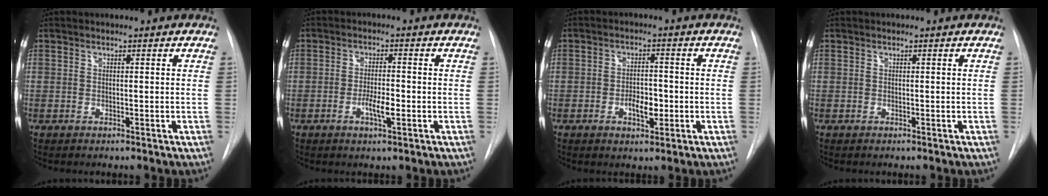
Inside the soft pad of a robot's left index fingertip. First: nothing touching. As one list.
[{"total": 3.7, "force": [-1.9, 0.6, 3.1], "torque": [-0.057, -0.006, -0.030]}, {"total": 4.3, "force": [-1.9, 1.9, 3.3], "torque": [-0.052, -0.003, -0.027]}, {"total": 0.0}]